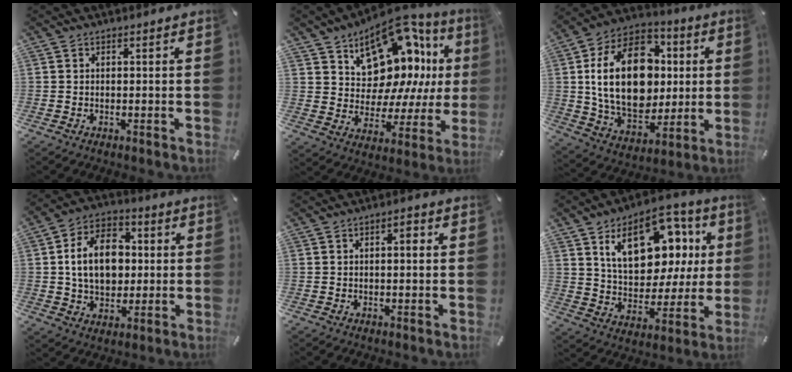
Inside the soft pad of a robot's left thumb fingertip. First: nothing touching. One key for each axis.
{"total": 18.4, "fx": 10.4, "fy": 11.5, "fz": 9.9, "tx": -0.123, "ty": -0.096, "tz": 0.184}
{"total": 25.0, "fx": 2.6, "fy": 17.6, "fz": 17.6, "tx": -0.336, "ty": 0.002, "tz": 0.049}
{"total": 13.9, "fx": 0.7, "fy": 10.5, "fz": 9.1, "tx": -0.172, "ty": 0.014, "tz": 0.012}
{"total": 2.7, "fx": 0.4, "fy": 1.3, "fz": 2.3, "tx": -0.031, "ty": 0.003, "tz": 0.001}
{"total": 19.1, "fx": 8.9, "fy": 11.8, "fz": 12.1, "tx": -0.190, "ty": -0.037, "tz": 0.158}